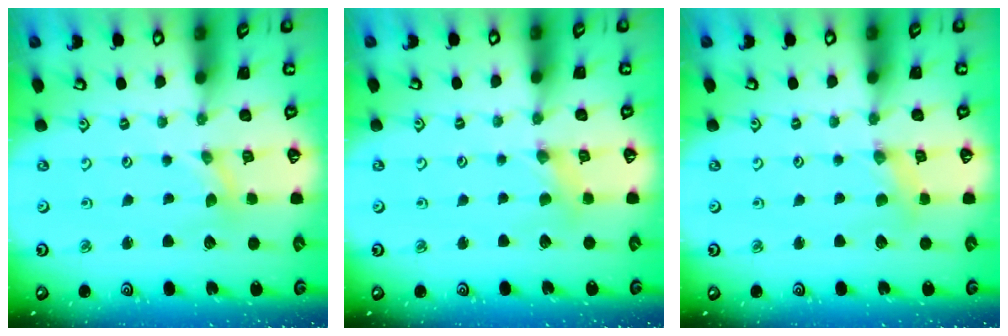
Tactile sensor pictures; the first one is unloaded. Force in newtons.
{"total": 2.5, "press": 2.5, "slide": 0.3}
{"total": 1.9, "press": 1.9, "slide": 0.3}